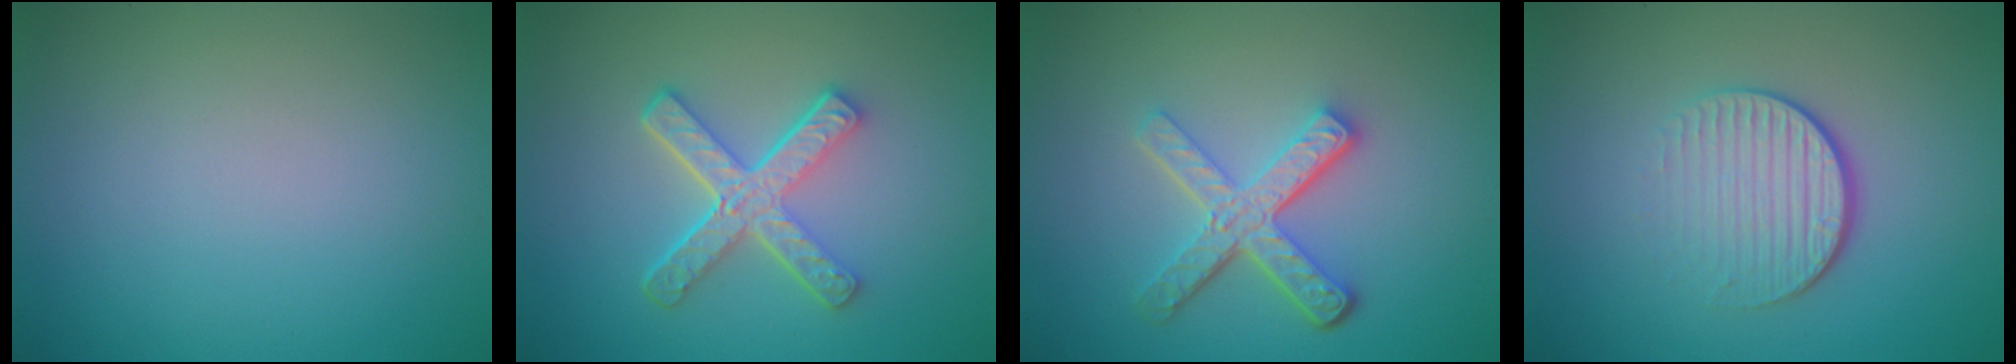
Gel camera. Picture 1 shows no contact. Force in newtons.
{"total": 5.3, "press": 3.7, "slide": 3.8}
{"total": 4.8, "press": 3.6, "slide": 3.3}
{"total": 4.0, "press": 2.6, "slide": 3.1}